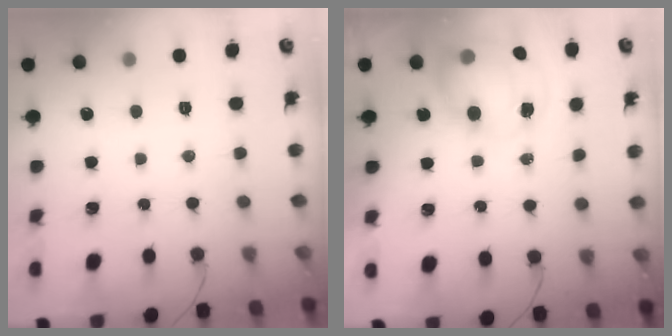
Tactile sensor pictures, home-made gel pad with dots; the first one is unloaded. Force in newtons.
{"total": 9.9, "press": 9.5, "slide": 2.7}